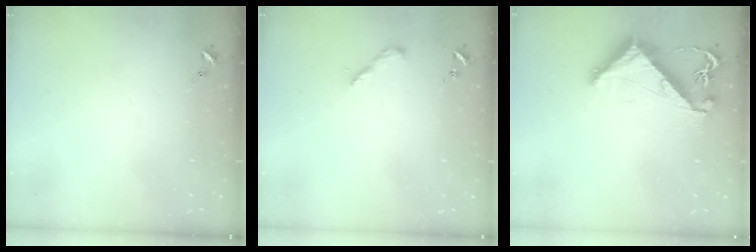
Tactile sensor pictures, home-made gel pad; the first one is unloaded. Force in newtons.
{"total": 3.8, "press": 3.8, "slide": 0.3}
{"total": 8.0, "press": 8.0, "slide": 0.7}